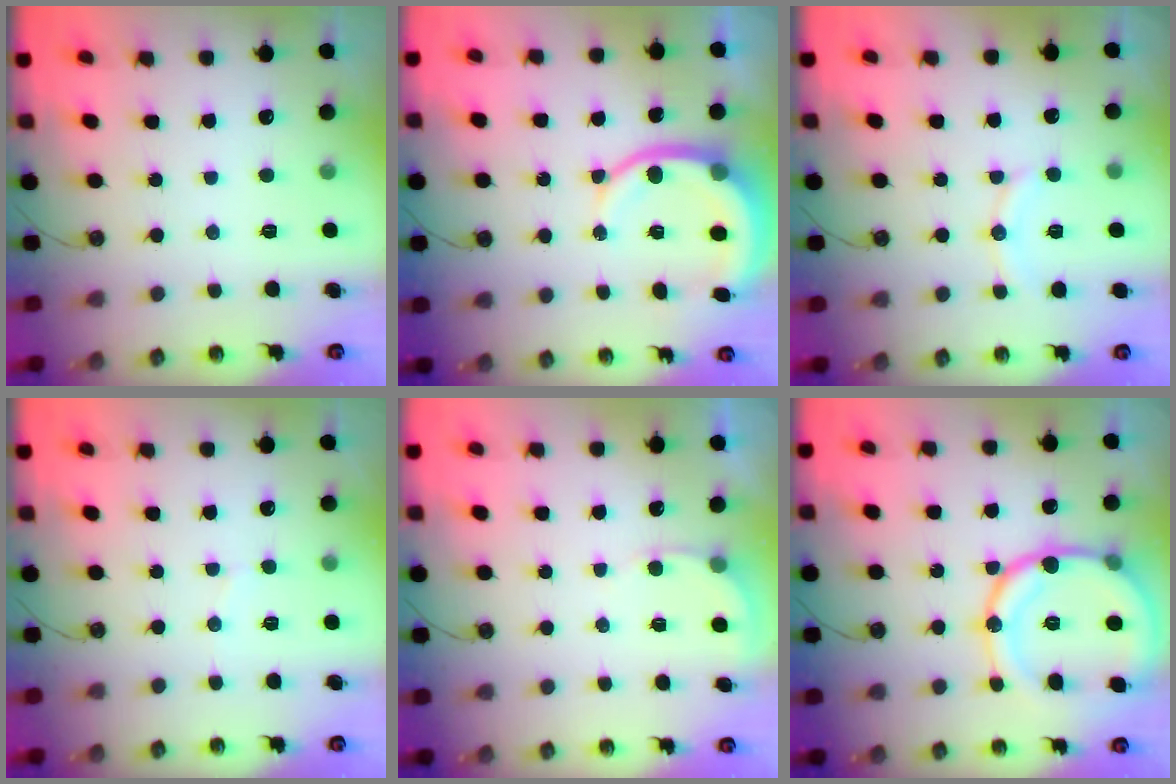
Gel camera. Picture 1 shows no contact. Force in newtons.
{"total": 9.5, "press": 9.5, "slide": 1.2}
{"total": 7.9, "press": 7.7, "slide": 1.7}
{"total": 3.0, "press": 3.0, "slide": 0.3}
{"total": 3.3, "press": 3.2, "slide": 0.2}
{"total": 19.5, "press": 19.4, "slide": 2.1}